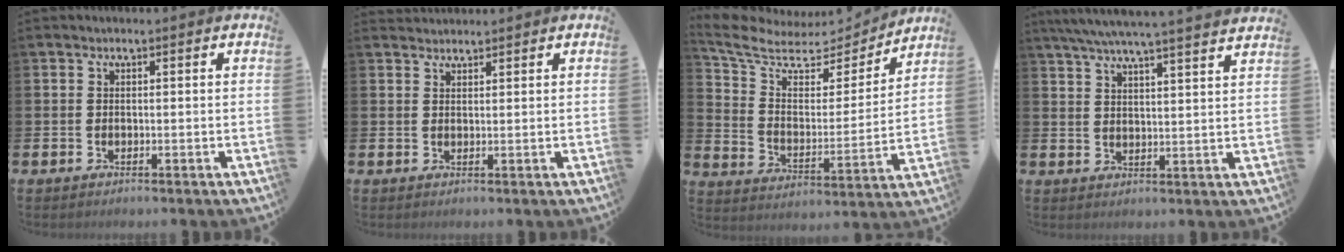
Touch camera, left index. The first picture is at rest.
{"total": 1.8, "force": [1.7, 0.5, -0.2], "torque": [0.015, -0.008, 0.030]}
{"total": 7.5, "force": [6.5, 3.2, 1.9], "torque": [-0.077, -0.048, 0.108]}
{"total": 6.4, "force": [6.0, -0.4, 1.9], "torque": [-0.060, -0.033, 0.108]}